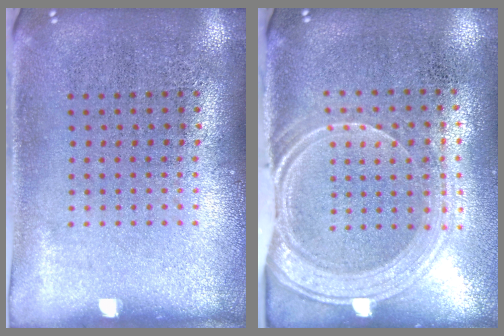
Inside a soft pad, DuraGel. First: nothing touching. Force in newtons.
{"total": 1.8, "press": 1.5, "slide": 0.9}